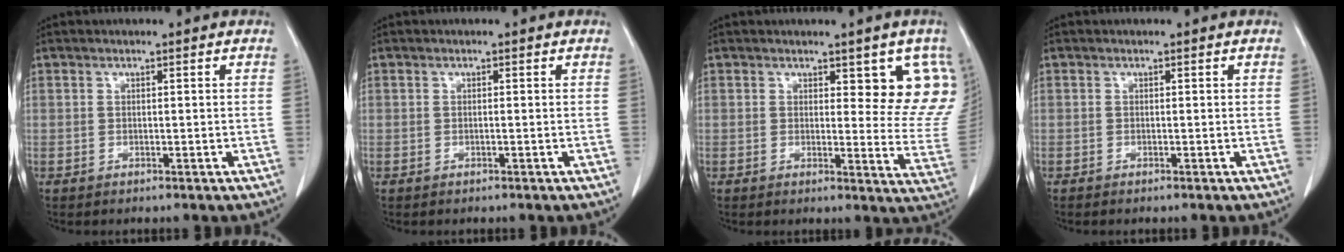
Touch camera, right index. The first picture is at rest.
{"total": 0.0}
{"total": 9.6, "force": [5.5, 3.6, 6.9], "torque": [-0.050, -0.026, 0.054]}
{"total": 0.0}